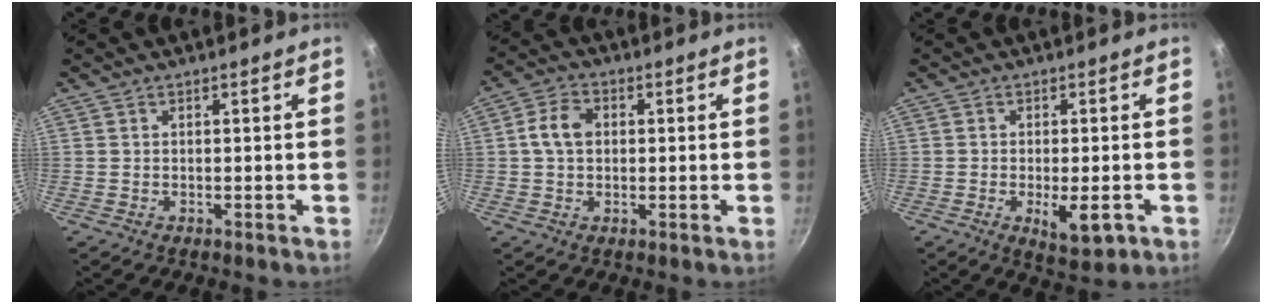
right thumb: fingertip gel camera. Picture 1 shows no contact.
{"total": 5.7, "force": [0.7, 4.1, 3.9], "torque": [-0.071, 0.013, 0.009]}
{"total": 6.2, "force": [-2.0, 2.3, 5.3], "torque": [-0.080, -0.005, -0.023]}